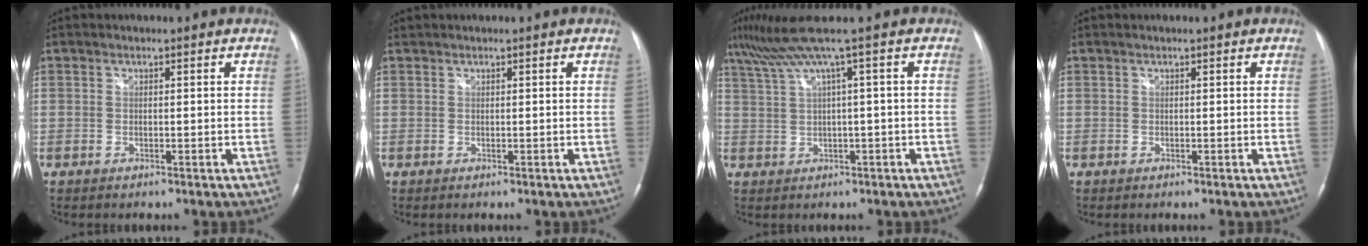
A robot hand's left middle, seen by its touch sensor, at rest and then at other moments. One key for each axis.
{"total": 0.0}
{"total": 6.0, "fx": 3.4, "fy": -1.8, "fz": 4.6, "tx": -0.095, "ty": 0.032, "tz": 0.070}
{"total": 0.0}